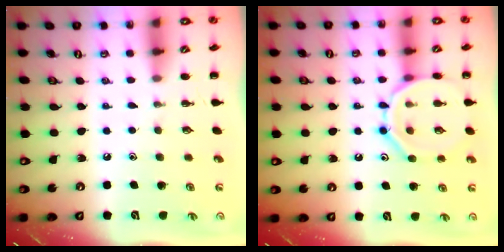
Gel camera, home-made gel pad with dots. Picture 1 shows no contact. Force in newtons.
{"total": 12.4, "press": 12.3, "slide": 1.1}